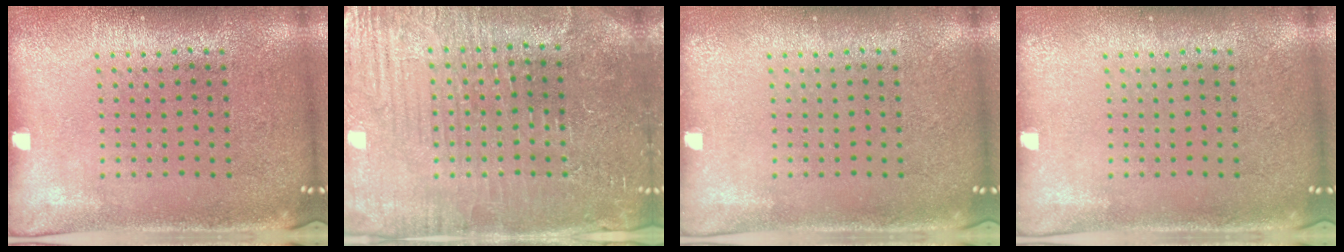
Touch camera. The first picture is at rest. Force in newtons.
{"total": 4.2, "press": 4.0, "slide": 1.0}
{"total": 0.0}
{"total": 0.0}